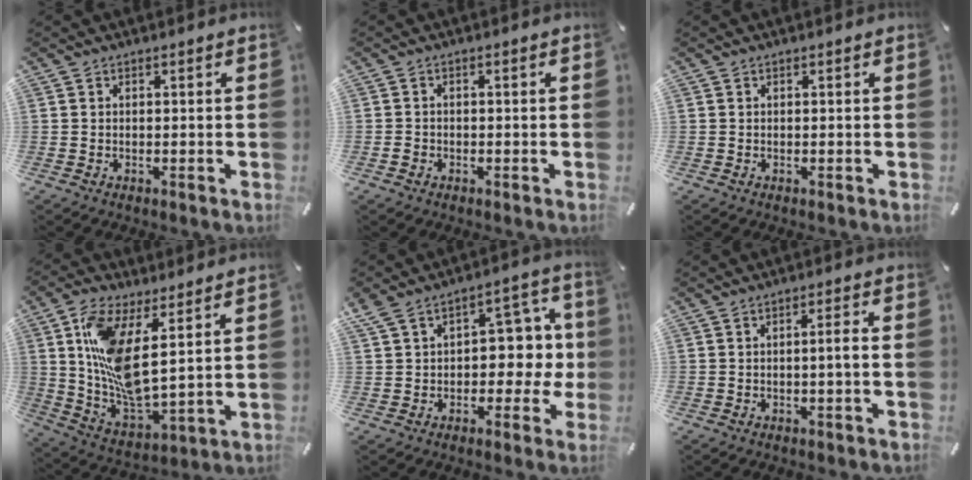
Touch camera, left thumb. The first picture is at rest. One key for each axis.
{"total": 1.4, "fx": -0.7, "fy": 1.1, "fz": 0.6, "tx": -0.011, "ty": 0.004, "tz": -0.015}
{"total": 0.0}
{"total": 13.0, "fx": 5.3, "fy": 4.7, "fz": 10.9, "tx": -0.239, "ty": -0.041, "tz": 0.097}
{"total": 11.8, "fx": 2.1, "fy": 8.1, "fz": 8.3, "tx": -0.119, "ty": -0.006, "tz": 0.042}
{"total": 3.4, "fx": -0.5, "fy": 0.3, "fz": 3.4, "tx": -0.060, "ty": 0.000, "tz": -0.011}